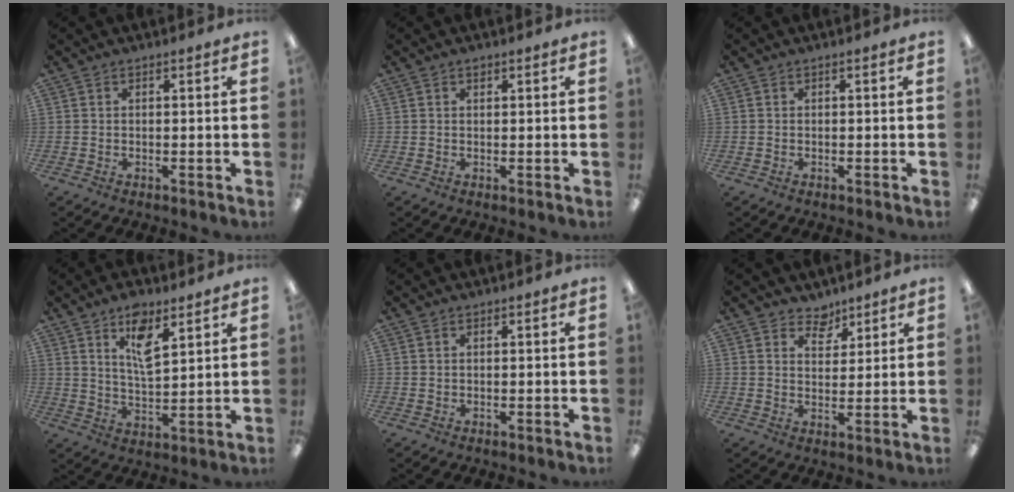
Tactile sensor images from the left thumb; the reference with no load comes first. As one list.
[{"total": 1.0, "force": [0.6, 0.5, 0.5], "torque": [-0.011, 0.002, 0.011]}, {"total": 0.0}, {"total": 9.1, "force": [5.8, 3.5, 6.1], "torque": [-0.094, -0.029, 0.097]}, {"total": 0.7, "force": [0.5, 0.4, 0.2], "torque": [-0.004, 0.002, 0.009]}, {"total": 5.2, "force": [4.3, 2.8, 0.7], "torque": [-0.006, -0.027, 0.076]}]